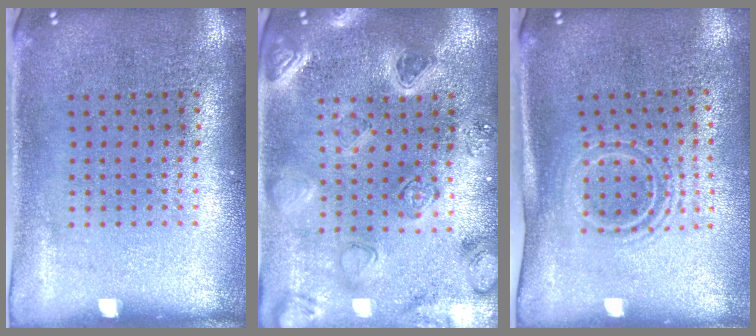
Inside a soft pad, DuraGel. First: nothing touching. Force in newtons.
{"total": 2.2, "press": 2.2, "slide": 0.5}
{"total": 1.6, "press": 1.2, "slide": 1.1}